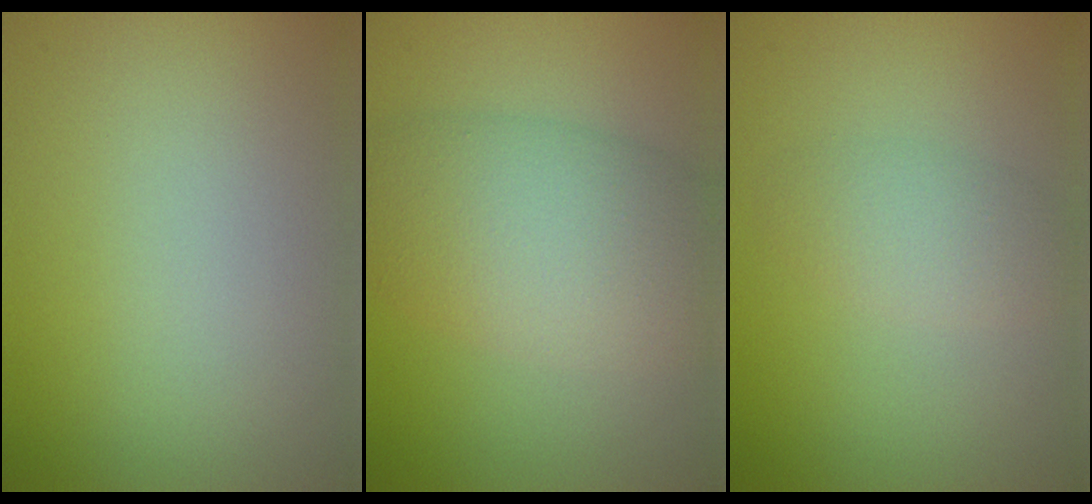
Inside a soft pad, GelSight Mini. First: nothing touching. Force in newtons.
{"total": 8.1, "press": 8.1, "slide": 0.3}
{"total": 2.3, "press": 2.3, "slide": 0.1}